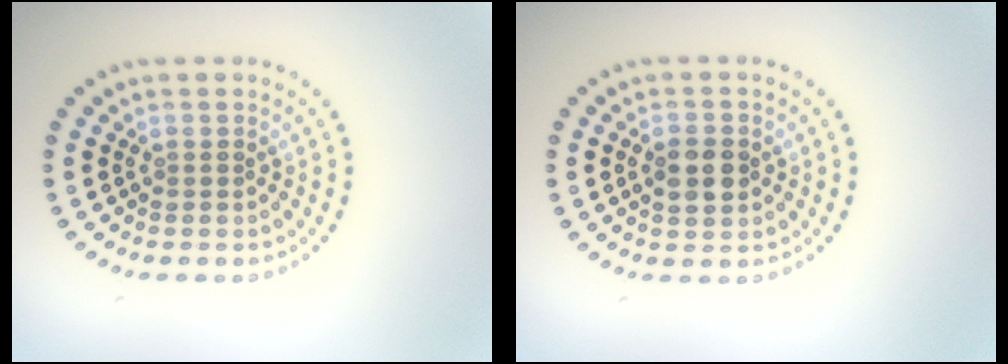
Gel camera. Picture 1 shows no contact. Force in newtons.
{"total": 3.2, "press": 3.2, "slide": 0.1}